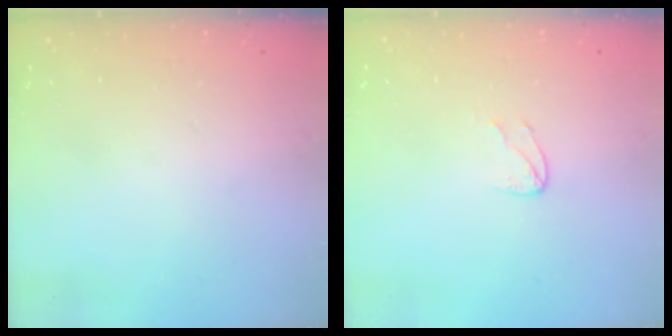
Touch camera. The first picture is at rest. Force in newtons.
{"total": 3.7, "press": 3.7, "slide": 0.4}